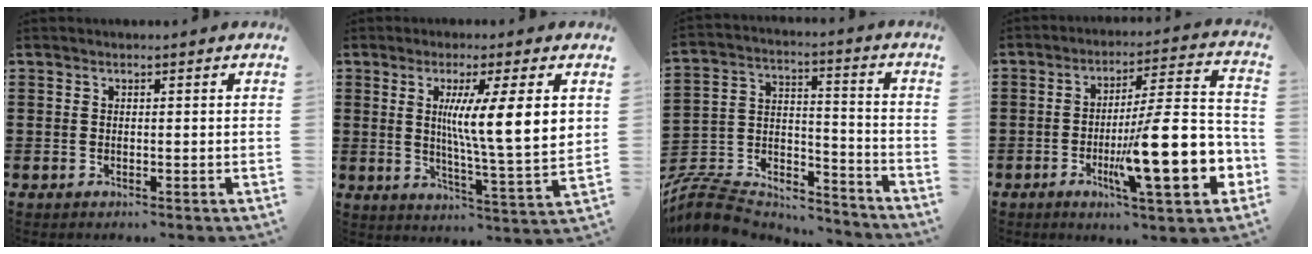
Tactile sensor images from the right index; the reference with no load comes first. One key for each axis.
{"total": 10.1, "fx": 3.2, "fy": 0.6, "fz": 9.5, "tx": -0.171, "ty": -0.014, "tz": 0.046}
{"total": 8.8, "fx": -8.3, "fy": 2.5, "fz": 1.8, "tx": -0.048, "ty": 0.013, "tz": -0.167}
{"total": 17.9, "fx": -5.0, "fy": 4.2, "fz": 16.7, "tx": -0.264, "ty": -0.012, "tz": -0.079}